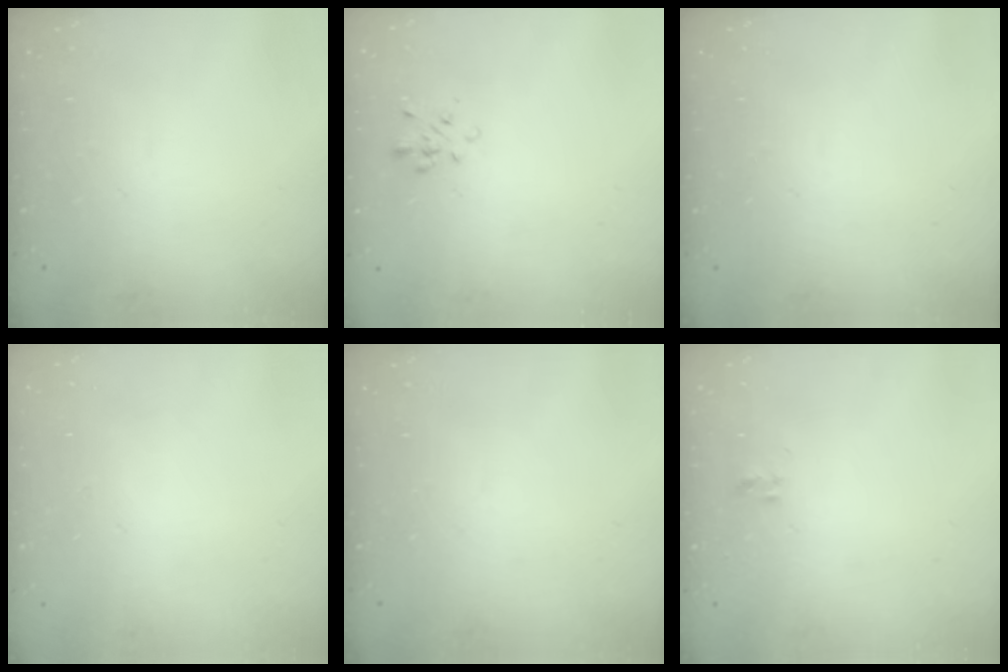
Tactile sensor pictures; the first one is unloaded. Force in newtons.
{"total": 1.6, "press": 1.5, "slide": 0.6}
{"total": 0.0}
{"total": 1.9, "press": 1.9, "slide": 0.2}
{"total": 0.0}
{"total": 1.8, "press": 1.7, "slide": 0.3}